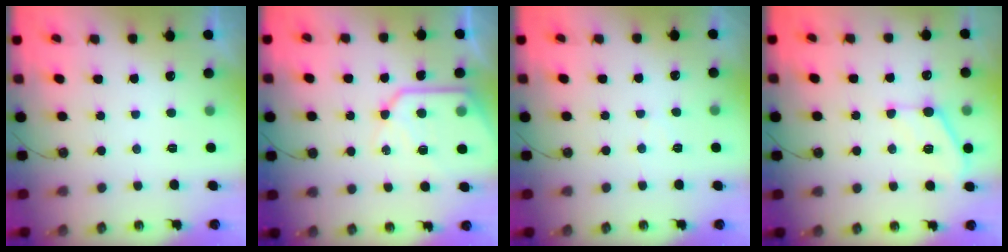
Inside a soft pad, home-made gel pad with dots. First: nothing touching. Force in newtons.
{"total": 14.8, "press": 14.7, "slide": 1.5}
{"total": 3.9, "press": 3.9, "slide": 0.7}
{"total": 10.0, "press": 10.0, "slide": 0.3}